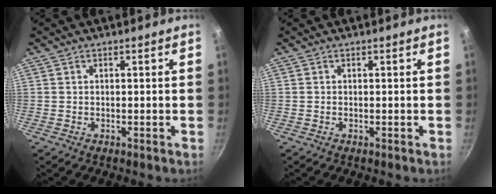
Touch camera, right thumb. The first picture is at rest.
{"total": 0.0}